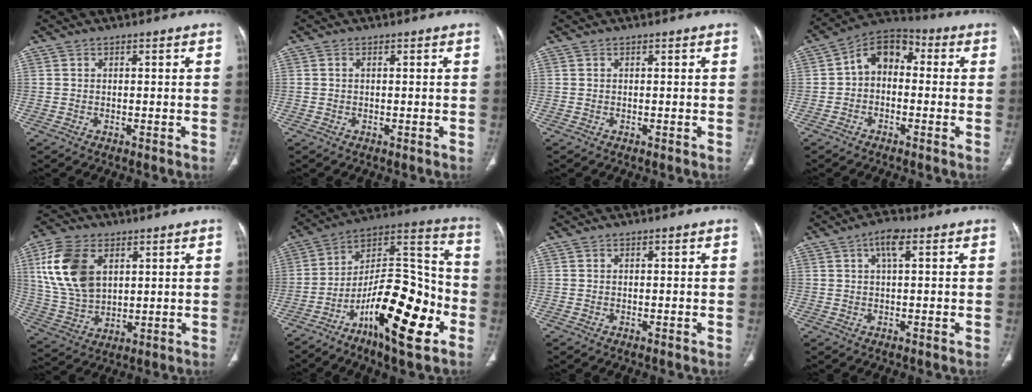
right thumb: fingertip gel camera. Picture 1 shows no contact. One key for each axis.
{"total": 0.5, "fx": 0.0, "fy": 0.3, "fz": 0.4, "tx": -0.012, "ty": 0.000, "tz": 0.000}
{"total": 0.0}
{"total": 8.7, "fx": -0.1, "fy": 6.3, "fz": 5.9, "tx": -0.069, "ty": 0.033, "tz": -0.023}
{"total": 15.4, "fx": 5.0, "fy": 9.8, "fz": 10.7, "tx": -0.206, "ty": -0.011, "tz": 0.106}
{"total": 23.2, "fx": -9.8, "fy": 8.0, "fz": 19.5, "tx": -0.298, "ty": 0.064, "tz": -0.159}
{"total": 0.0}
{"total": 4.0, "fx": 1.4, "fy": 1.4, "fz": 3.5, "tx": -0.060, "ty": 0.003, "tz": 0.019}